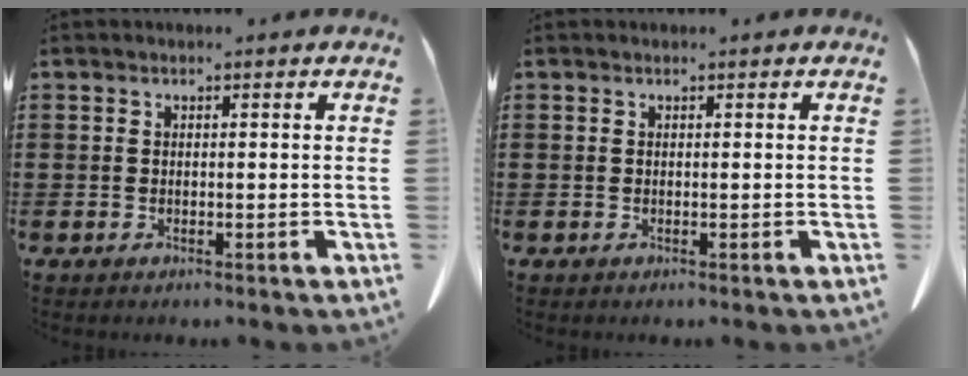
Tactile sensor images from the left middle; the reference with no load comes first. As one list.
[{"total": 0.0}]